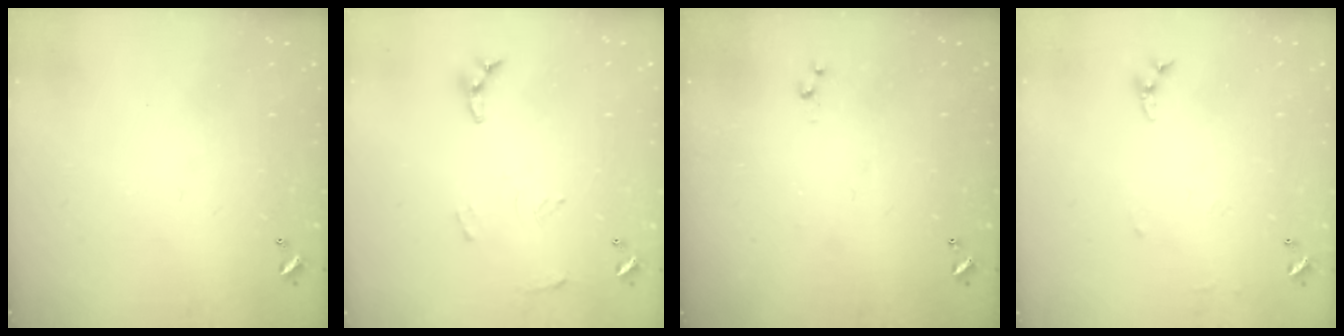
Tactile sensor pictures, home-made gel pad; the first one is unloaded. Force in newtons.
{"total": 6.2, "press": 6.2, "slide": 0.5}
{"total": 3.0, "press": 3.0, "slide": 0.4}
{"total": 6.5, "press": 6.5, "slide": 0.8}